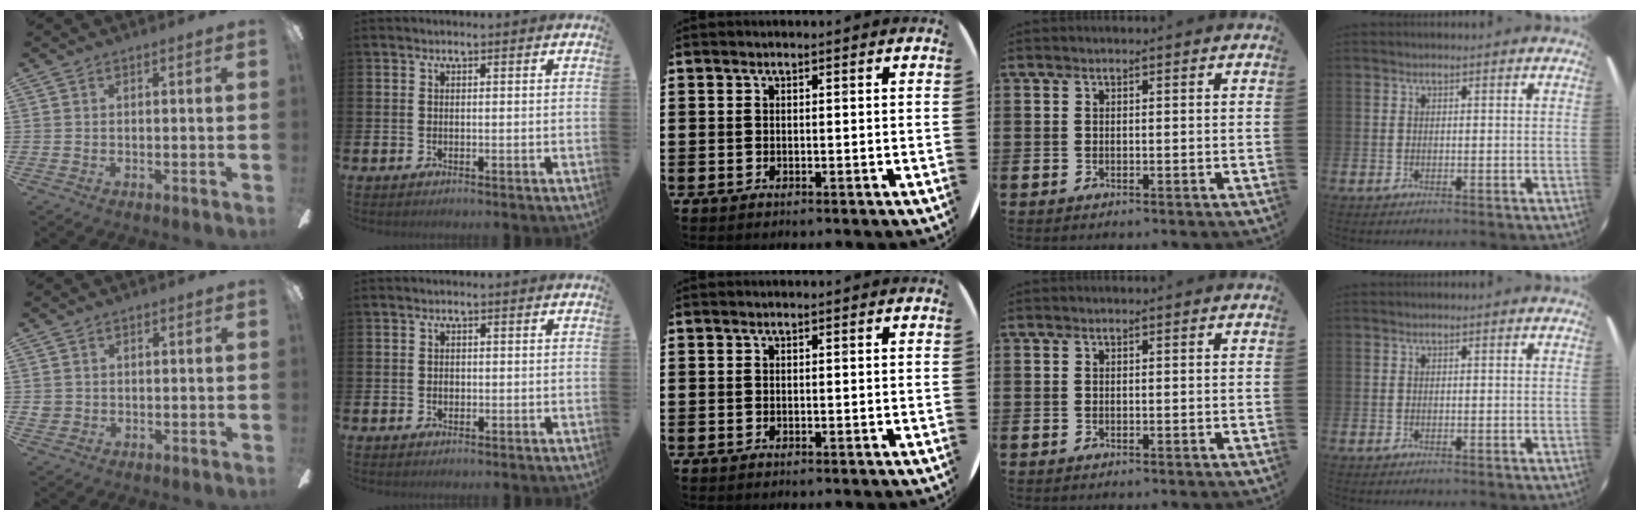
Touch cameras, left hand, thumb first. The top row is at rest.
{"thumb": {"total": 1.9, "force": [0.1, 1.8, 0.4], "torque": [-0.010, 0.004, 0.002]}, "index": {"total": 0.7, "force": [-0.1, 0.6, 0.4], "torque": [0.000, 0.001, -0.005]}}